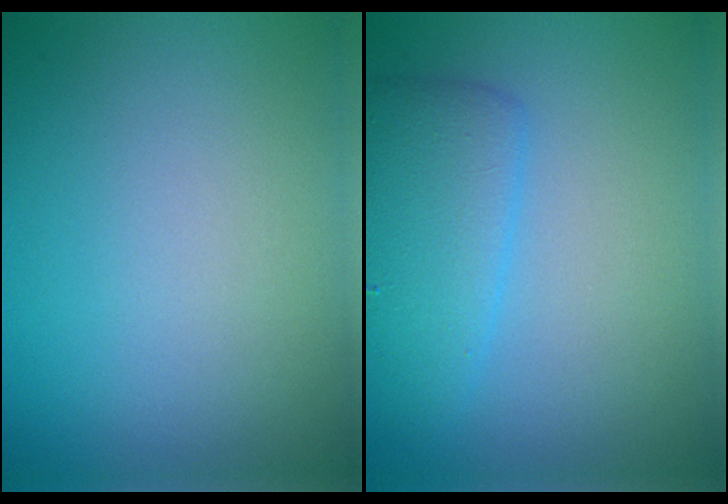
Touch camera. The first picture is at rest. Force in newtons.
{"total": 3.9, "press": 3.9, "slide": 0.2}